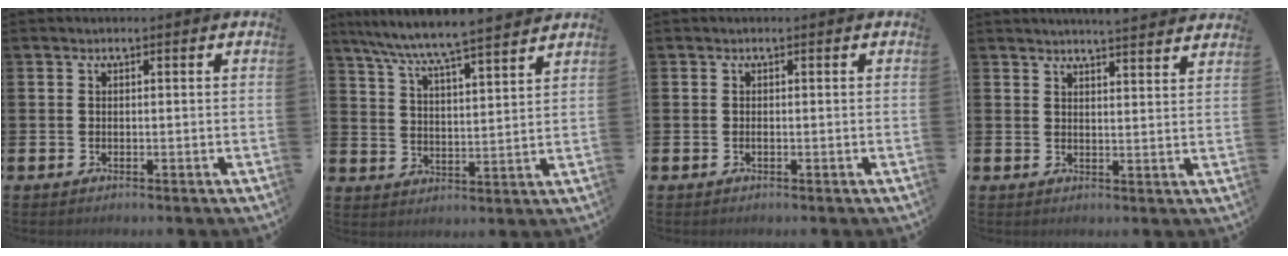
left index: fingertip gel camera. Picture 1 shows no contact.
{"total": 7.5, "force": [7.1, -0.3, 2.2], "torque": [-0.070, -0.049, 0.124]}
{"total": 0.0}
{"total": 4.4, "force": [4.3, -0.6, 0.1], "torque": [-0.011, -0.025, 0.078]}